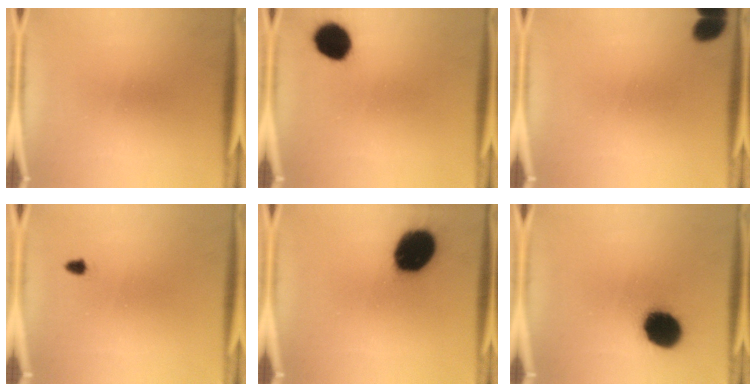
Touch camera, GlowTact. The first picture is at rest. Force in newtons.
{"total": 9.3}
{"total": 4.7}
{"total": 1.1}
{"total": 19.1}
{"total": 13.9}